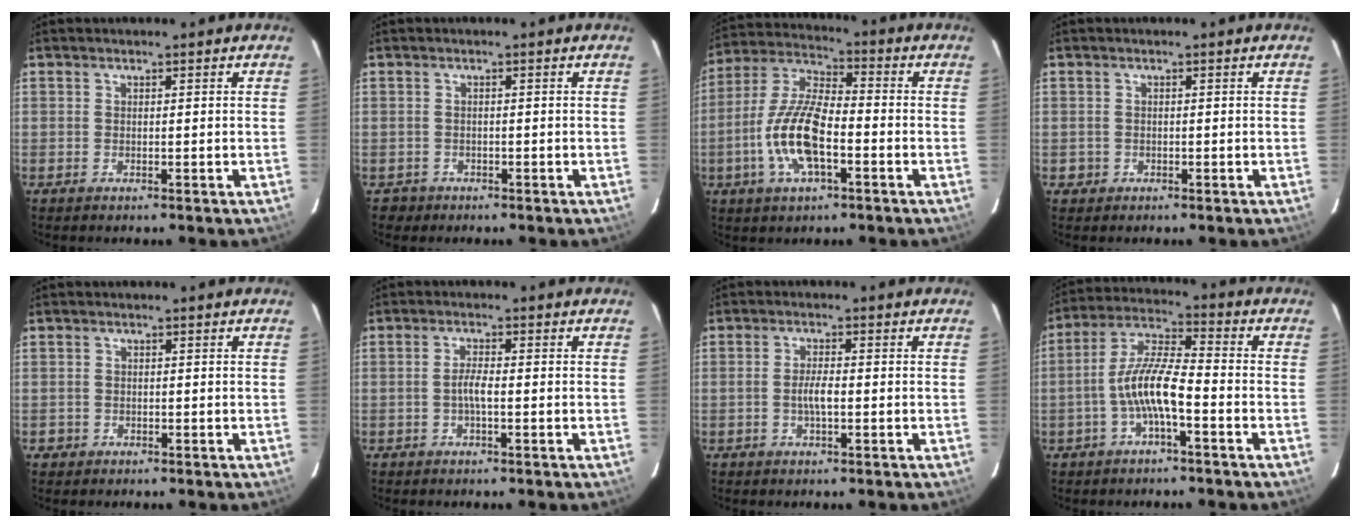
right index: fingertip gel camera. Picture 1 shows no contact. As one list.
[{"total": 2.1, "force": [-1.2, 1.7, 0.1], "torque": [-0.008, 0.002, -0.014]}, {"total": 13.8, "force": [-4.2, 5.0, 12.1], "torque": [-0.257, 0.000, -0.085]}, {"total": 1.4, "force": [-0.5, 1.3, 0.1], "torque": [-0.001, 0.003, -0.003]}, {"total": 1.3, "force": [-0.6, 1.2, 0.1], "torque": [-0.003, 0.003, -0.007]}, {"total": 2.4, "force": [-0.7, 0.2, 2.3], "torque": [-0.047, 0.003, -0.014]}, {"total": 3.1, "force": [-0.7, 0.6, 2.9], "torque": [-0.056, 0.001, -0.014]}, {"total": 9.3, "force": [-3.4, 1.7, 8.5], "torque": [-0.184, 0.012, -0.064]}]